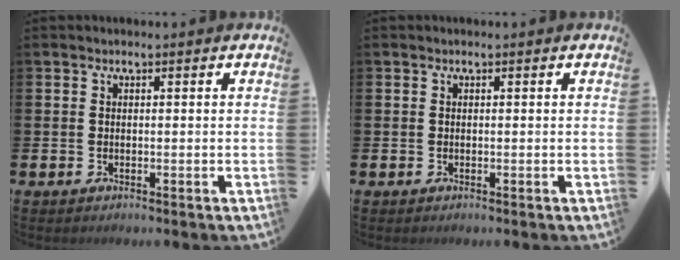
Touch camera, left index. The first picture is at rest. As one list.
[{"total": 0.0}]